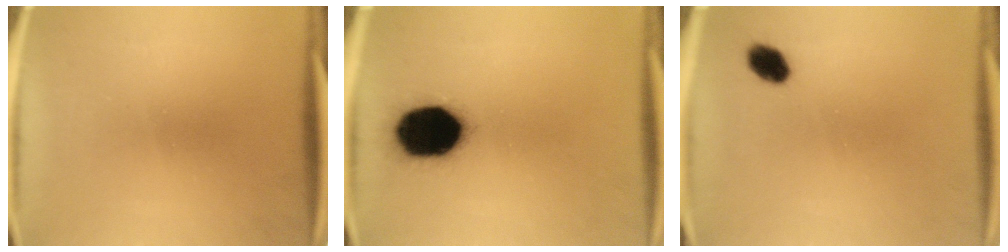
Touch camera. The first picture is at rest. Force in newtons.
{"total": 19.1}
{"total": 4.0}